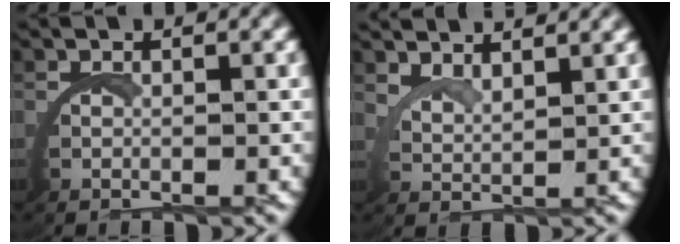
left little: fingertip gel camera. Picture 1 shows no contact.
{"total": 3.8, "force": [3.7, -0.1, 0.7], "torque": [-0.025, -0.003, 0.068]}